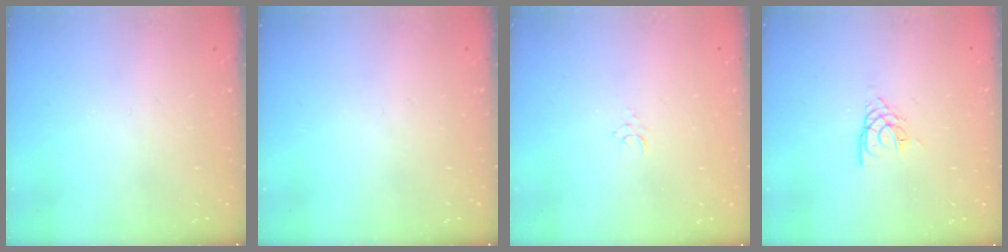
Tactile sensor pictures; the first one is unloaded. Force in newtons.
{"total": 0.0}
{"total": 3.3, "press": 3.3, "slide": 0.4}
{"total": 3.7, "press": 3.6, "slide": 0.6}